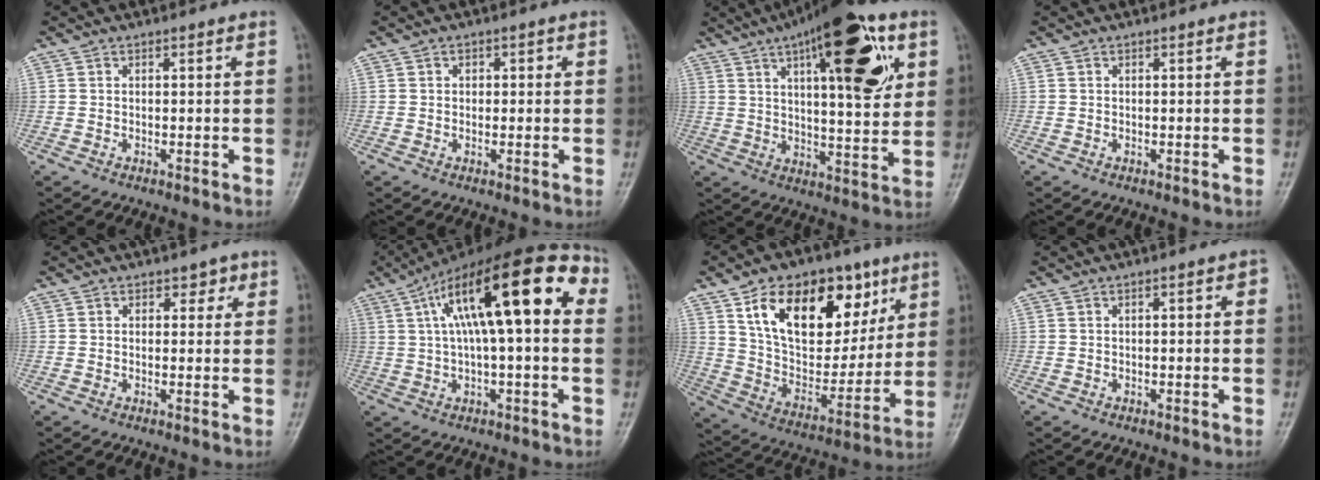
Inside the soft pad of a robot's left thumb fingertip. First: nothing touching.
{"total": 1.6, "force": [0.2, 1.4, 0.7], "torque": [0.003, 0.004, 0.000]}
{"total": 22.1, "force": [9.4, 7.6, 18.6], "torque": [-0.246, -0.015, 0.136]}
{"total": 0.0}
{"total": 2.2, "force": [1.1, 1.6, 1.1], "torque": [0.011, -0.001, 0.008]}
{"total": 22.1, "force": [5.1, 7.4, 20.2], "torque": [-0.315, 0.046, 0.070]}
{"total": 23.9, "force": [11.0, 14.0, 16.0], "torque": [-0.206, -0.028, 0.189]}
{"total": 1.7, "force": [0.1, 0.7, 1.5], "torque": [-0.014, 0.008, -0.003]}